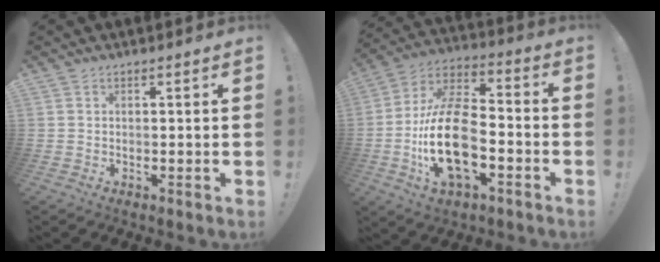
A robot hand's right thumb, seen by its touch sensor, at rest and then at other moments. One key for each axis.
{"total": 20.7, "fx": -5.4, "fy": 11.3, "fz": 16.5, "tx": -0.328, "ty": 0.027, "tz": -0.085}